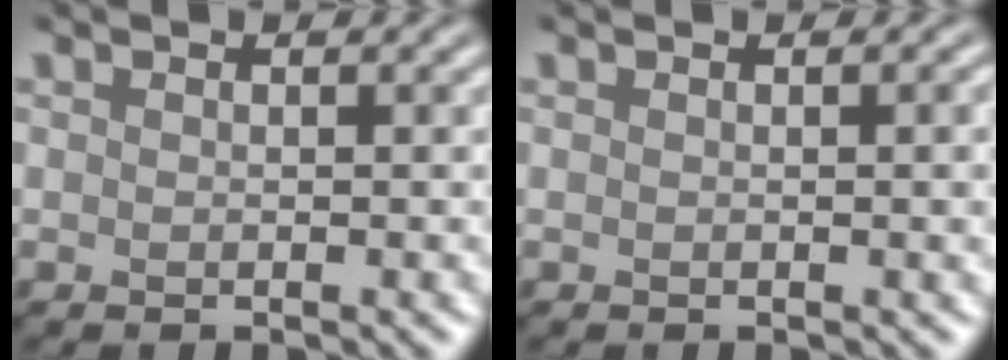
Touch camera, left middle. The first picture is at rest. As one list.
[{"total": 1.9, "force": [0.1, 0.5, 1.8], "torque": [-0.017, 0.003, -0.002]}]